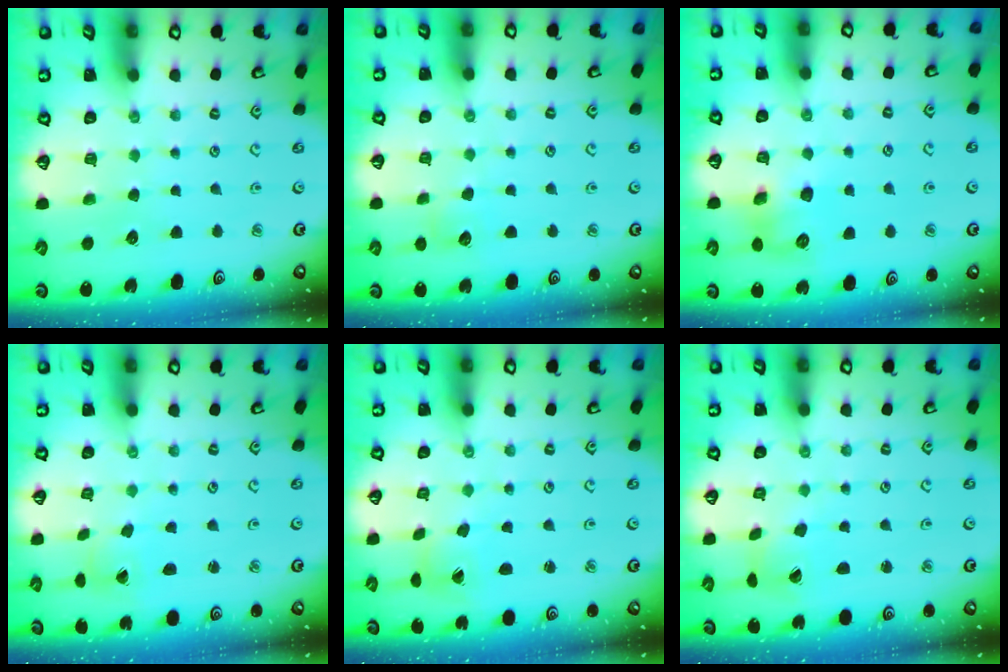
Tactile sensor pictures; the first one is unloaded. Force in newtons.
{"total": 5.0, "press": 5.0, "slide": 0.5}
{"total": 8.5, "press": 8.5, "slide": 0.8}
{"total": 1.5, "press": 1.5, "slide": 0.1}
{"total": 1.0, "press": 1.0, "slide": 0.1}
{"total": 2.3, "press": 2.3, "slide": 0.3}